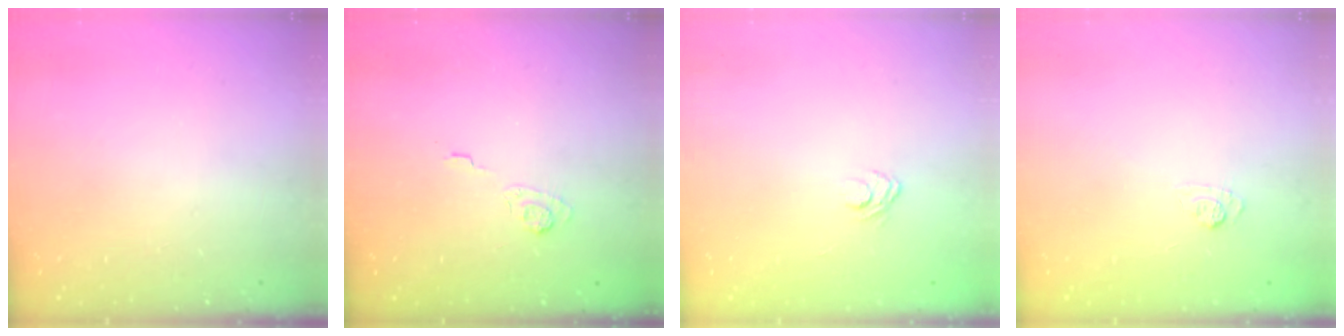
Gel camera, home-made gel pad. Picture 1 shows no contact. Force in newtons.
{"total": 2.4, "press": 1.9, "slide": 1.4}
{"total": 4.0, "press": 3.8, "slide": 1.4}
{"total": 2.1, "press": 1.6, "slide": 1.3}